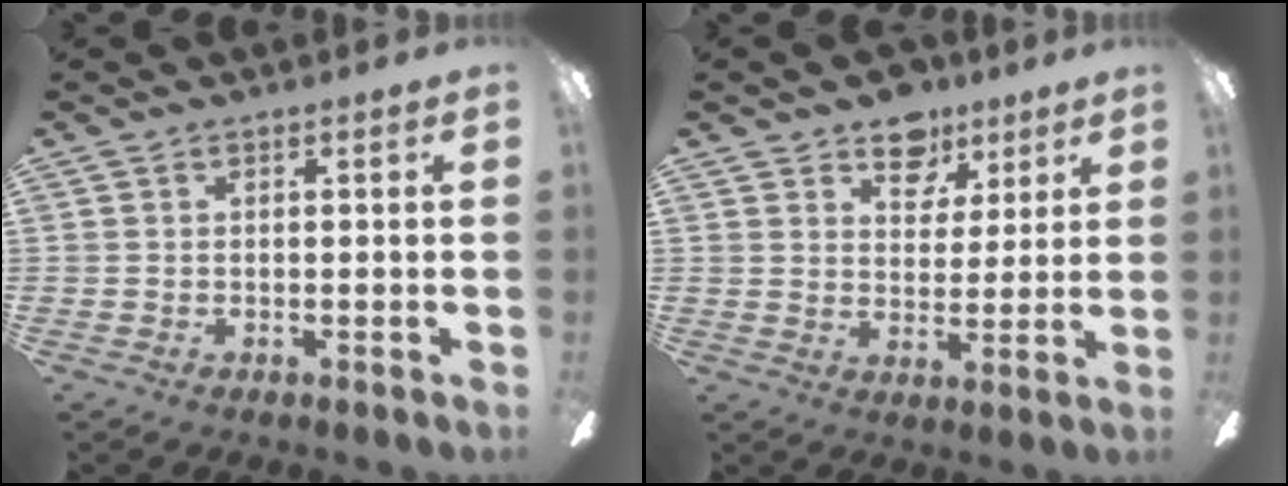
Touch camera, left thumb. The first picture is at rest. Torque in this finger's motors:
{"motor_torque": [0.73, 0.63, 0.79, -0.92, 0.00]}